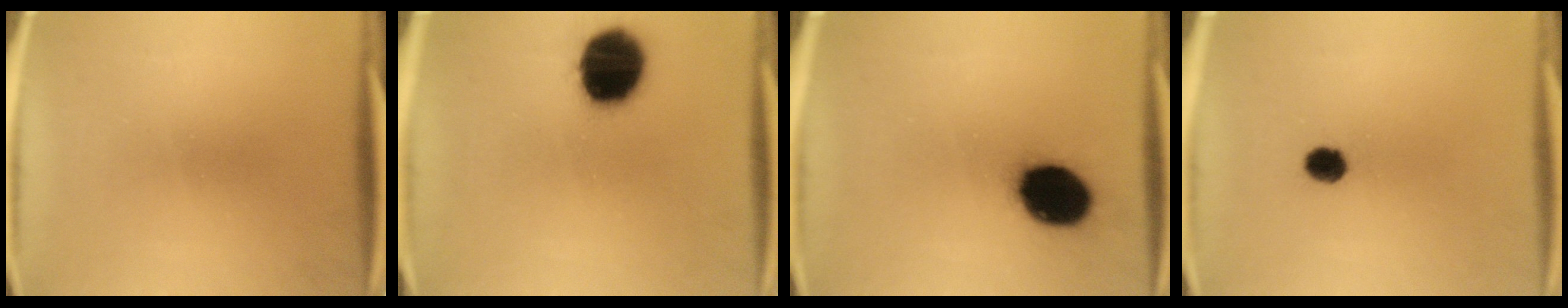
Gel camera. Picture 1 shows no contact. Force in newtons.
{"total": 18.1}
{"total": 15.6}
{"total": 4.0}